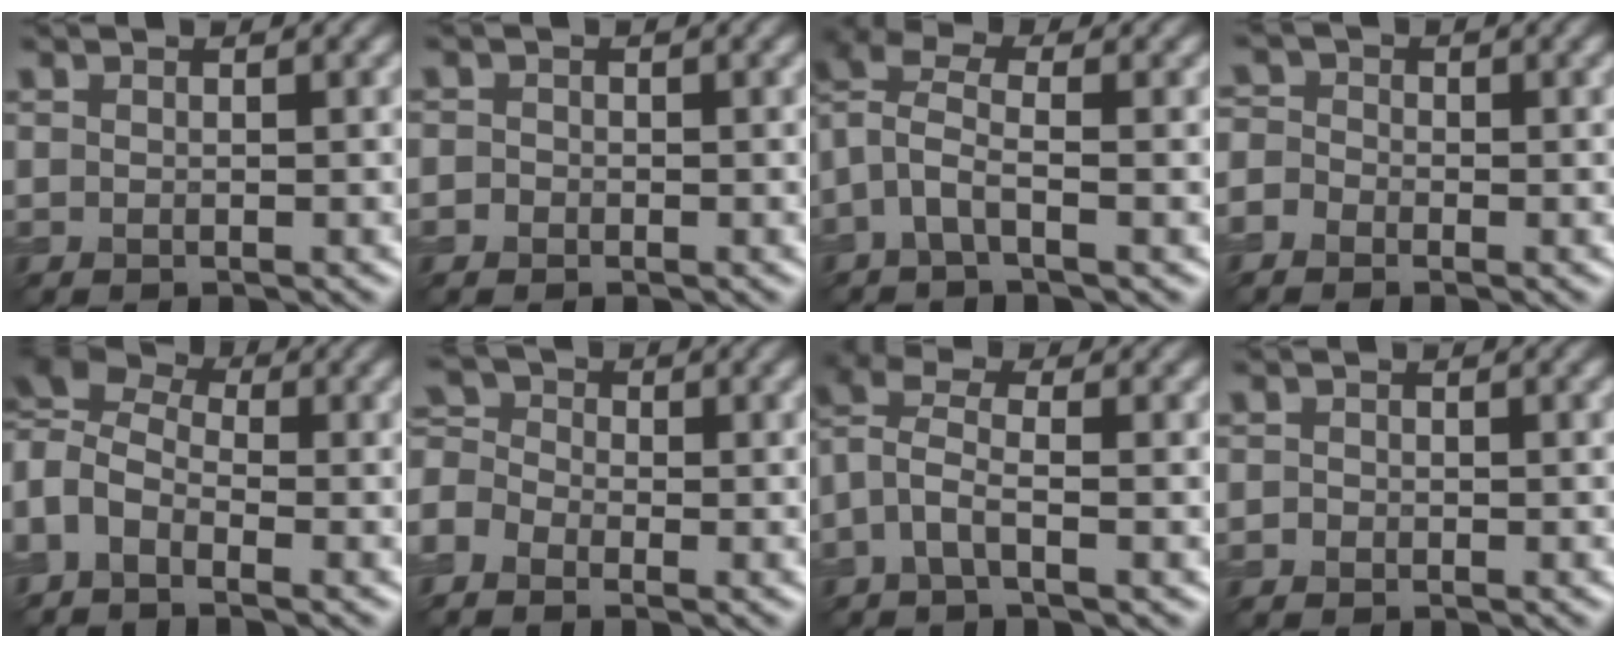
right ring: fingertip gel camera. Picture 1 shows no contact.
{"total": 0.9, "force": [-0.3, 0.8, 0.2], "torque": [0.003, -0.004, -0.012]}
{"total": 3.9, "force": [-0.5, 1.4, 3.6], "torque": [-0.081, 0.011, -0.023]}
{"total": 2.2, "force": [-1.1, 1.8, 0.7], "torque": [-0.007, 0.011, -0.031]}
{"total": 6.5, "force": [-0.1, 3.9, 5.2], "torque": [-0.121, 0.008, -0.013]}
{"total": 4.8, "force": [-2.4, 3.1, 2.8], "torque": [-0.069, 0.003, -0.047]}
{"total": 3.3, "force": [-0.6, 1.0, 3.1], "torque": [-0.073, 0.012, -0.024]}
{"total": 0.6, "force": [-0.3, 0.5, 0.1], "torque": [0.001, -0.003, -0.008]}